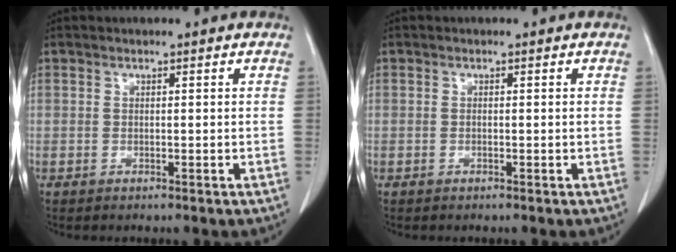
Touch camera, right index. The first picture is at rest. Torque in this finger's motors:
{"motor_torque": [0.03, 0.01, 0.03, 0.01]}